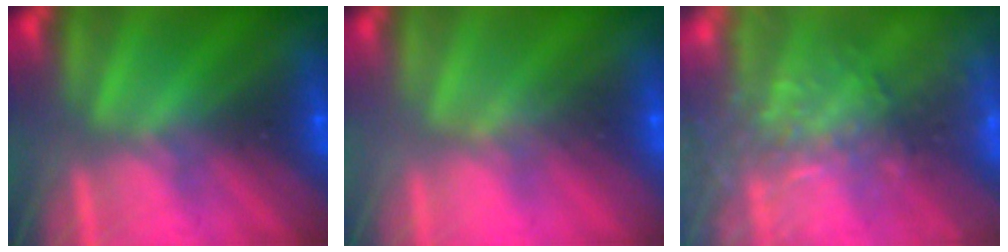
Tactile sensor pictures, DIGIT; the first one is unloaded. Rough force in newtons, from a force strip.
{"total": 4.7}
{"total": 6.4}